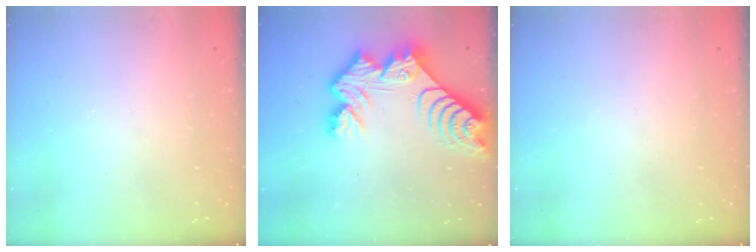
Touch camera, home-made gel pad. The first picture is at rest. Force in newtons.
{"total": 15.0, "press": 14.9, "slide": 1.4}
{"total": 0.0}